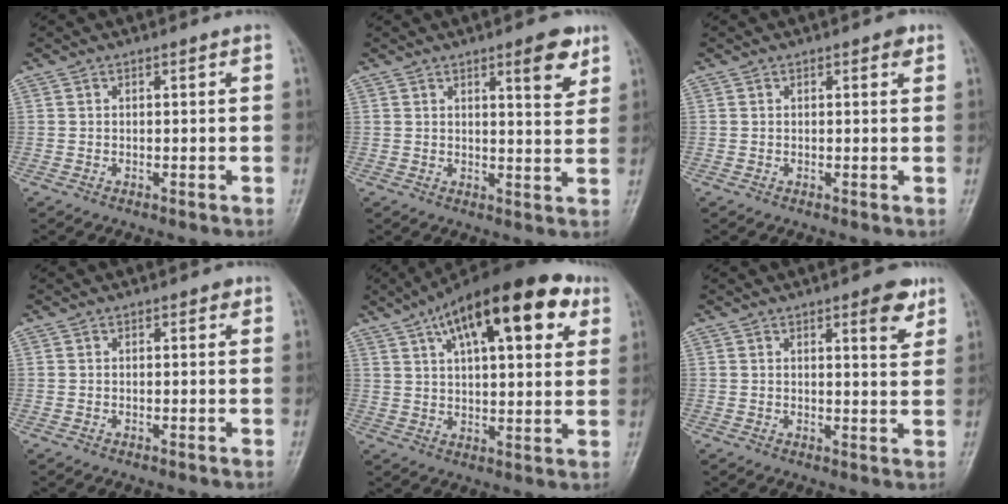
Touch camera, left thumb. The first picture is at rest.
{"total": 6.3, "force": [3.7, 1.7, 4.9], "torque": [-0.059, -0.021, 0.048]}
{"total": 1.3, "force": [0.7, 0.6, 1.0], "torque": [-0.010, 0.000, 0.006]}
{"total": 0.8, "force": [0.4, 0.5, 0.6], "torque": [-0.003, 0.000, 0.001]}
{"total": 21.4, "force": [10.4, 8.3, 16.7], "torque": [-0.239, 0.001, 0.158]}
{"total": 5.2, "force": [3.0, 1.5, 3.9], "torque": [-0.045, -0.016, 0.036]}